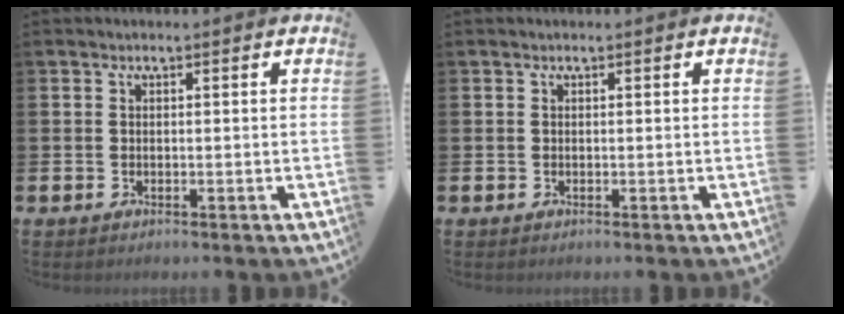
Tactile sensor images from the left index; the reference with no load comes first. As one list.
[{"total": 0.0}]